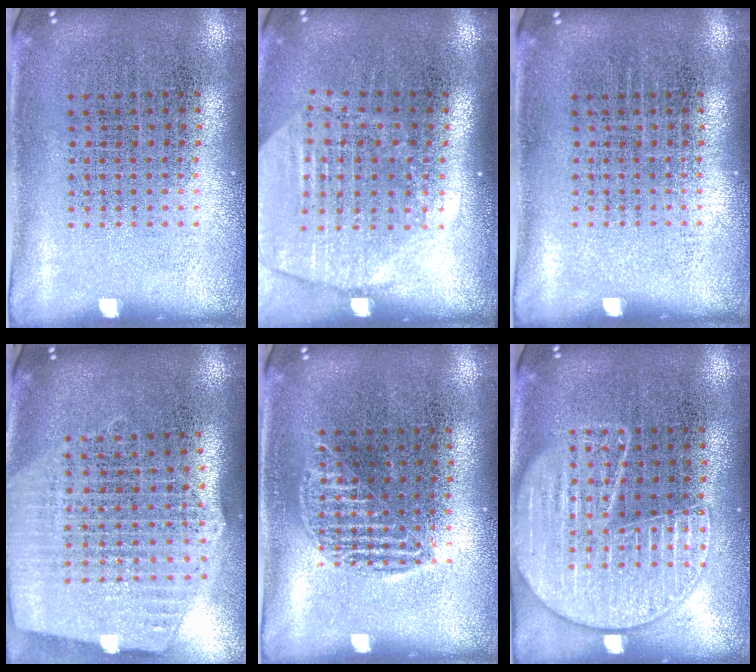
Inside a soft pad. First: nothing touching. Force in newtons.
{"total": 2.0, "press": 1.8, "slide": 1.0}
{"total": 0.0}
{"total": 2.6, "press": 2.2, "slide": 1.4}
{"total": 1.2, "press": 1.2, "slide": 0.2}
{"total": 3.3, "press": 3.3, "slide": 0.3}